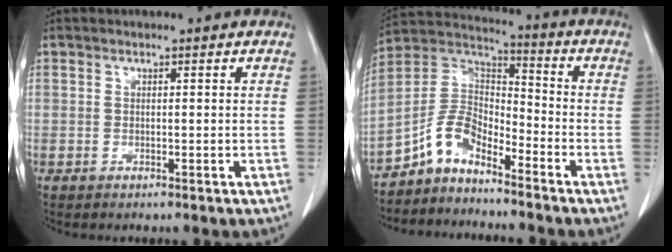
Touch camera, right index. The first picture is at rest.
{"total": 8.0, "force": [-6.2, 3.4, 3.8], "torque": [-0.080, 0.032, -0.125]}